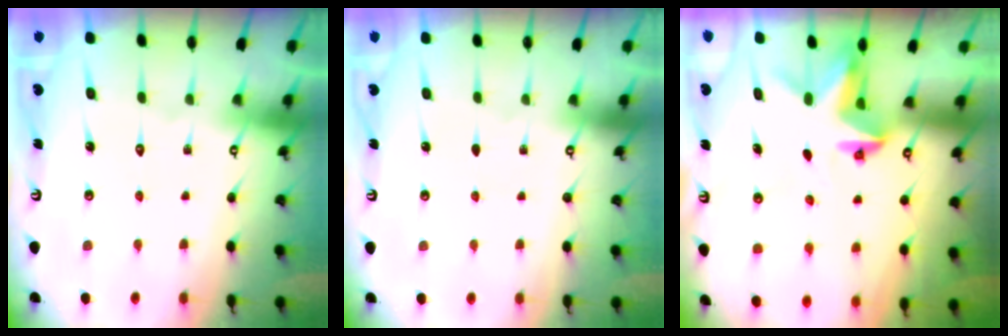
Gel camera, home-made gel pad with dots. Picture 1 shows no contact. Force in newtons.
{"total": 0.0}
{"total": 3.2, "press": 3.2, "slide": 0.2}